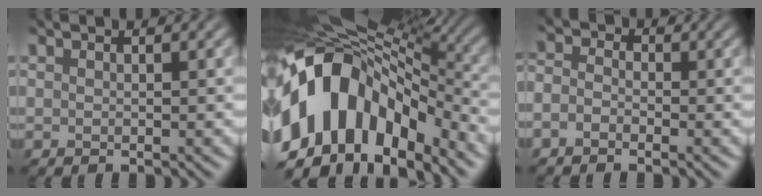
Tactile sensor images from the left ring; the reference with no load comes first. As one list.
[{"total": 14.5, "force": [-6.1, 8.8, 9.8], "torque": [-0.187, -0.001, -0.102]}, {"total": 2.4, "force": [-2.1, 1.0, -0.3], "torque": [-0.014, -0.007, -0.031]}]